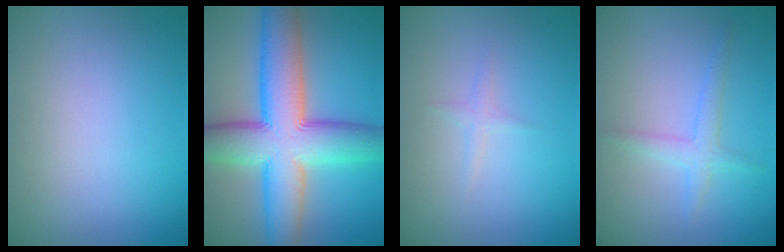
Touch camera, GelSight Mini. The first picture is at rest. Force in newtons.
{"total": 11.3, "press": 11.3, "slide": 0.4}
{"total": 0.8, "press": 0.8, "slide": 0.1}
{"total": 2.0, "press": 2.0, "slide": 0.0}